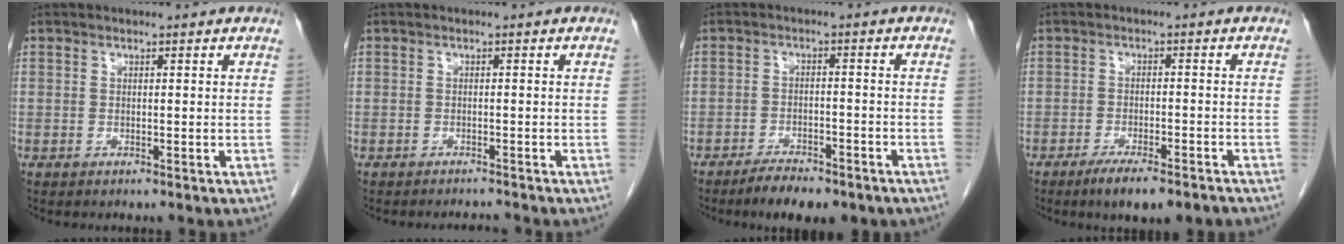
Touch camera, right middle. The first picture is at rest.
{"total": 2.3, "force": [-2.3, -0.3, -0.5], "torque": [0.008, -0.009, -0.029]}
{"total": 7.4, "force": [-5.7, 2.4, 4.1], "torque": [-0.060, -0.005, -0.083]}
{"total": 7.3, "force": [-5.5, 1.5, 4.6], "torque": [-0.065, -0.010, -0.081]}